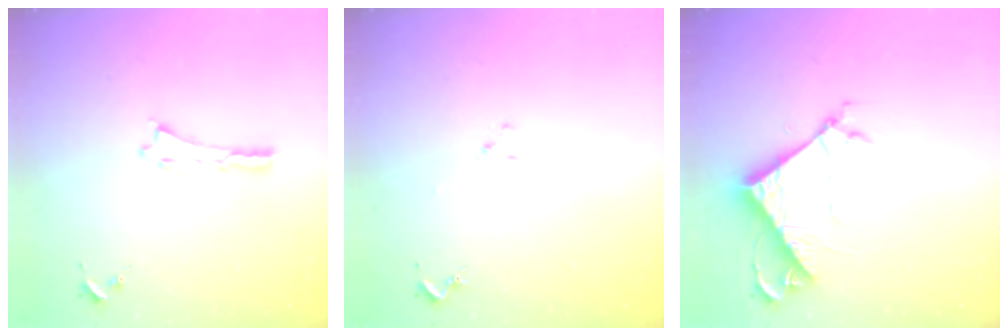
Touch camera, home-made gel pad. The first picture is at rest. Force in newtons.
{"total": 1.1, "press": 1.1, "slide": 0.1}
{"total": 8.1, "press": 8.0, "slide": 0.7}